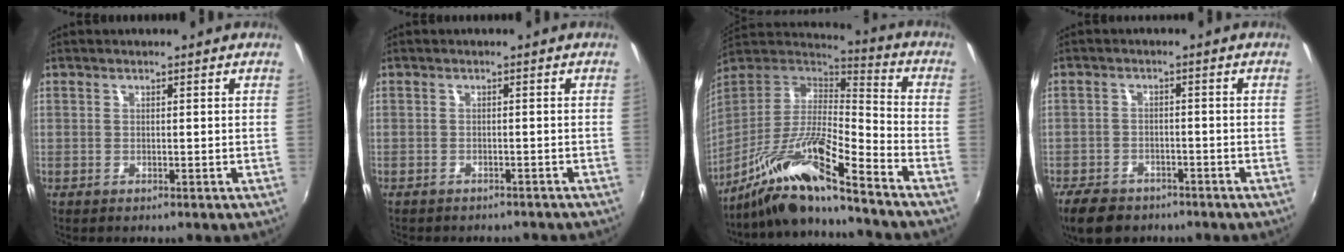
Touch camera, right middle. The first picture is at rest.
{"total": 4.1, "force": [-3.7, 1.4, 1.2], "torque": [-0.030, -0.013, -0.049]}
{"total": 15.2, "force": [-10.9, 0.6, 10.6], "torque": [-0.190, -0.011, -0.216]}
{"total": 8.3, "force": [-6.2, 4.5, 3.3], "torque": [-0.090, -0.005, -0.103]}